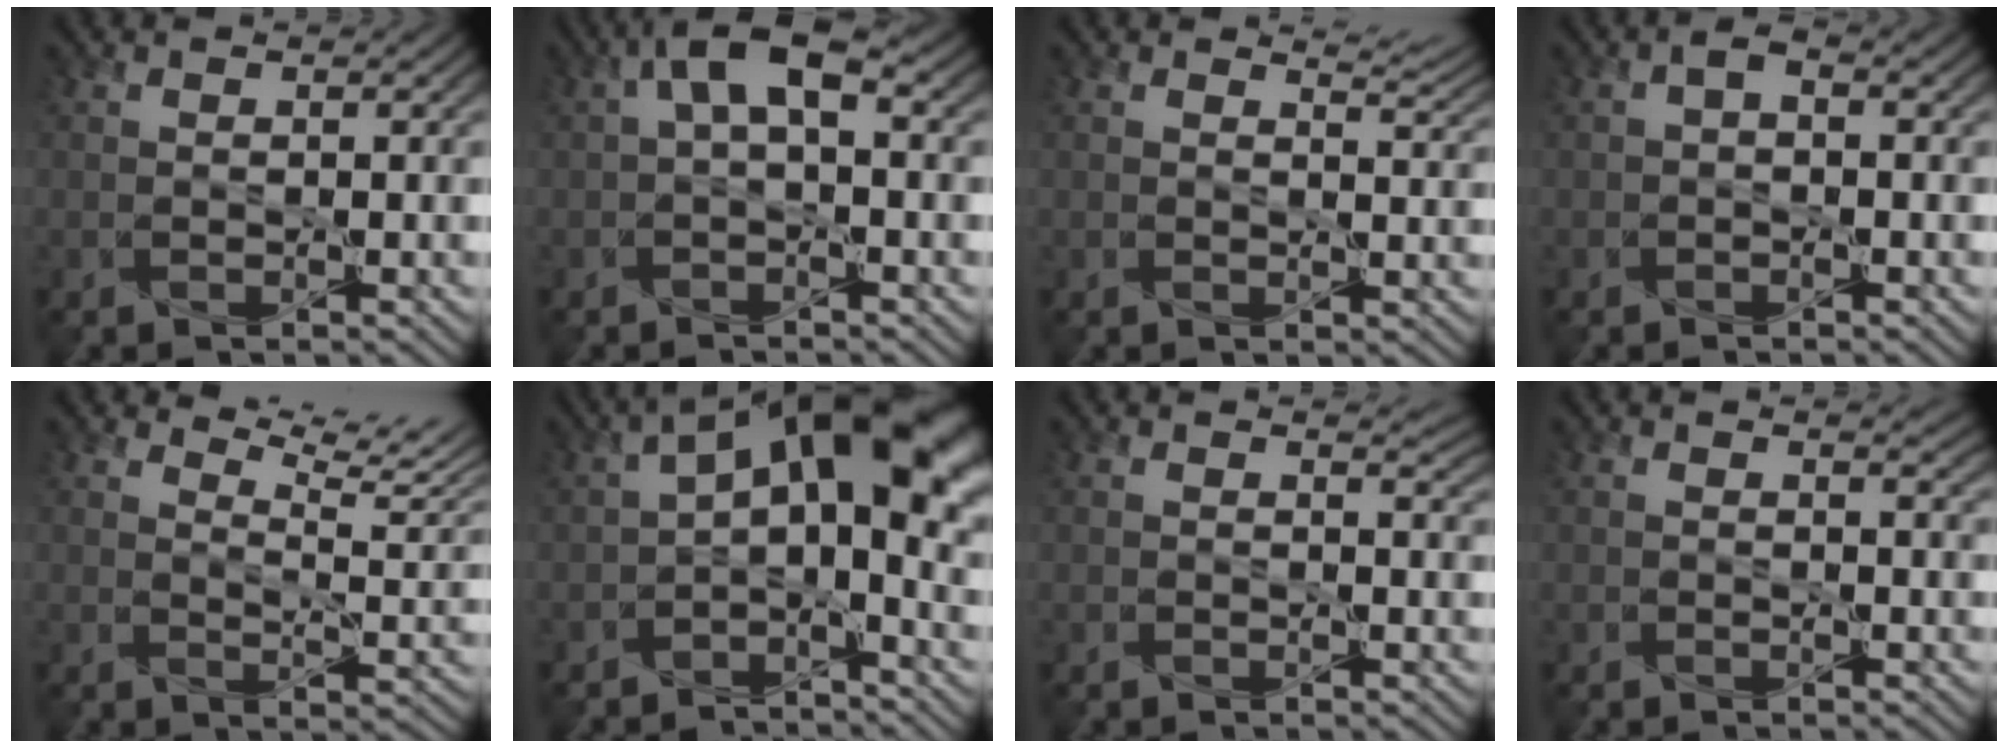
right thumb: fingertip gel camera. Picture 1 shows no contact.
{"total": 5.4, "force": [1.0, 2.5, 4.7], "torque": [-0.089, 0.014, 0.013]}
{"total": 2.7, "force": [2.2, 0.9, 1.2], "torque": [-0.020, -0.002, 0.032]}
{"total": 2.0, "force": [-0.1, 1.1, 1.6], "torque": [-0.024, 0.006, -0.006]}
{"total": 6.9, "force": [5.6, 1.6, 3.7], "torque": [-0.077, 0.003, 0.086]}
{"total": 11.8, "force": [1.0, 5.9, 10.1], "torque": [-0.157, 0.010, 0.009]}
{"total": 1.3, "force": [0.9, 0.8, 0.5], "torque": [-0.009, -0.007, 0.013]}
{"total": 0.7, "force": [0.5, 0.4, 0.3], "torque": [-0.006, -0.004, 0.009]}